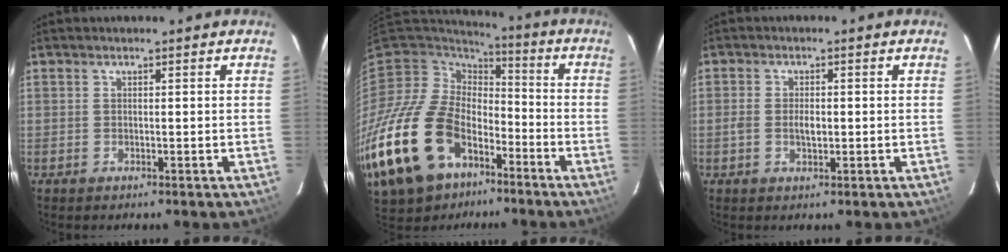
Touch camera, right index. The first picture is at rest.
{"total": 27.4, "force": [-14.5, 17.4, 15.4], "torque": [-0.352, -0.019, -0.247]}
{"total": 2.8, "force": [-0.5, 1.5, 2.3], "torque": [-0.046, 0.002, -0.010]}